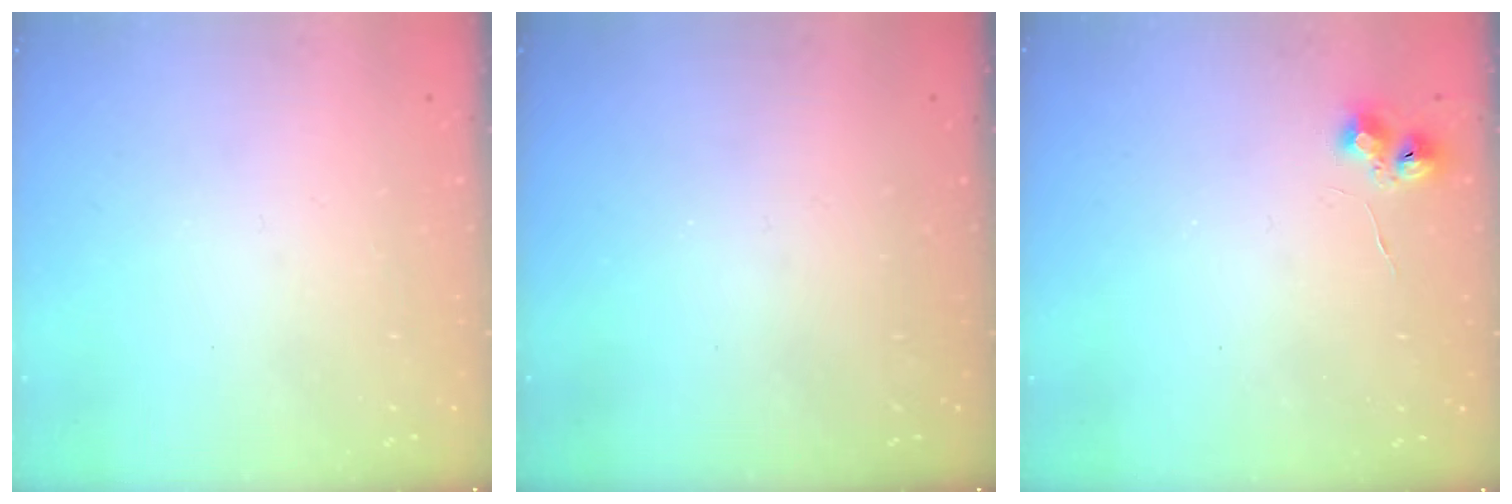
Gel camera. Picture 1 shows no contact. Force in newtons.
{"total": 0.0}
{"total": 6.8, "press": 6.7, "slide": 0.8}